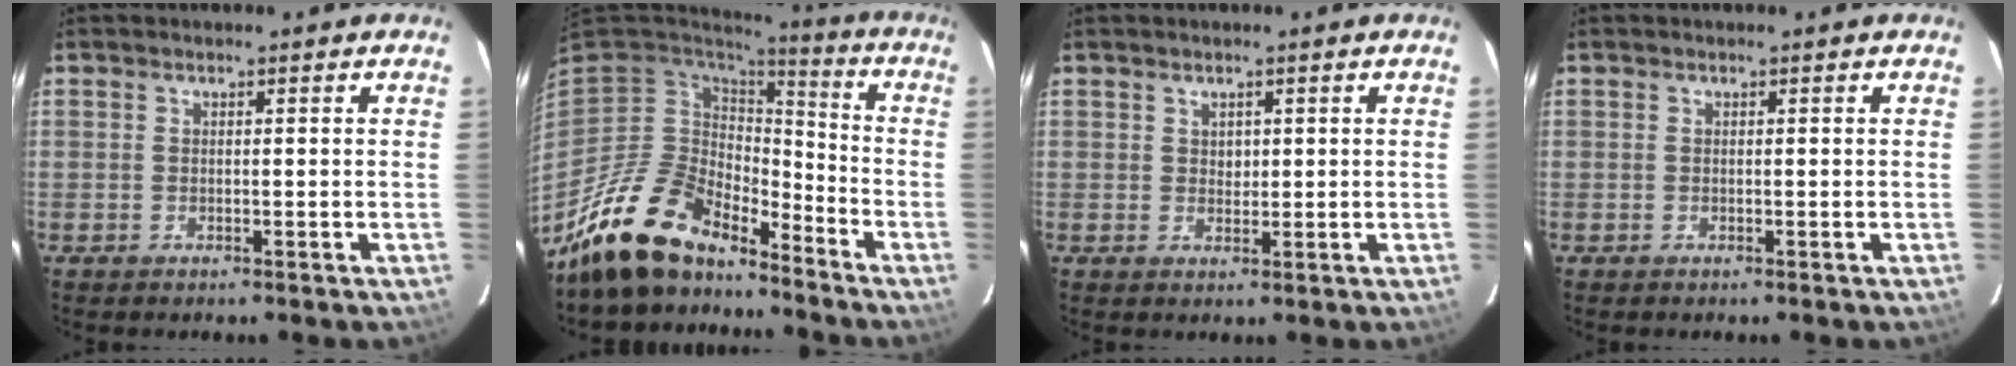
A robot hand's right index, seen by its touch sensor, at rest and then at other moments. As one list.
[{"total": 16.0, "force": [-13.3, 6.0, 6.6], "torque": [-0.138, -0.008, -0.237]}, {"total": 1.5, "force": [0.7, 1.3, 0.4], "torque": [-0.003, 0.003, 0.014]}, {"total": 0.0}]